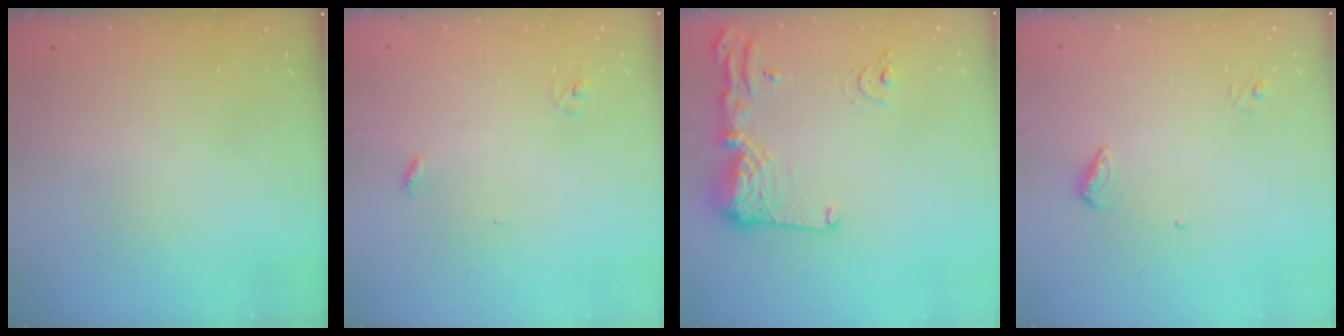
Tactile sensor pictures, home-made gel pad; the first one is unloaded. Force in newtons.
{"total": 2.8, "press": 2.8, "slide": 0.3}
{"total": 15.0, "press": 14.9, "slide": 1.6}
{"total": 6.0, "press": 6.0, "slide": 0.6}